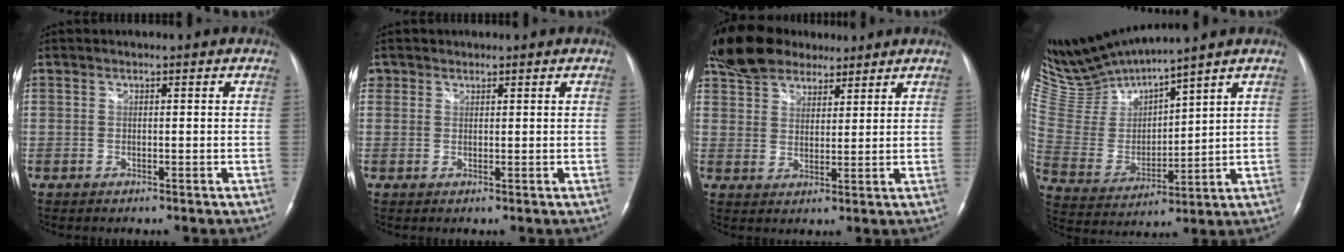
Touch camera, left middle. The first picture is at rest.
{"total": 1.8, "force": [1.0, 1.5, 0.1], "torque": [0.005, 0.002, 0.015]}
{"total": 11.7, "force": [9.5, 5.4, 4.1], "torque": [-0.084, 0.033, 0.171]}
{"total": 11.9, "force": [11.6, -0.9, 2.6], "torque": [-0.079, -0.005, 0.251]}